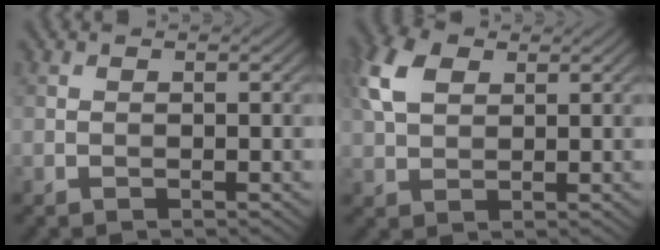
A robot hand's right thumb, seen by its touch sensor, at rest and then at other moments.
{"total": 6.5, "force": [2.5, 4.1, 4.4], "torque": [-0.118, 0.017, 0.047]}